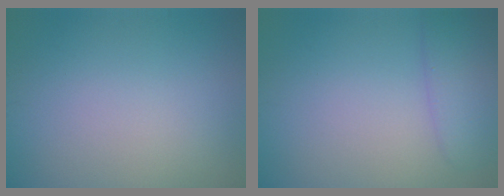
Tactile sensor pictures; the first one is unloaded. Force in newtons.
{"total": 2.9, "press": 2.9, "slide": 0.3}